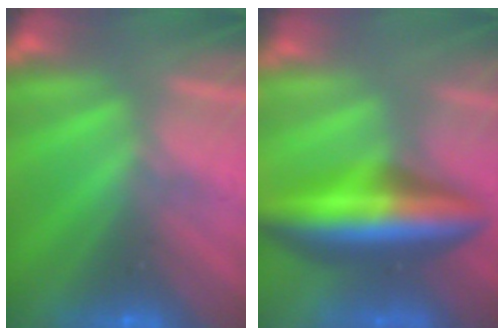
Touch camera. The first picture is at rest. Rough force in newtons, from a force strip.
{"total": 8.6}